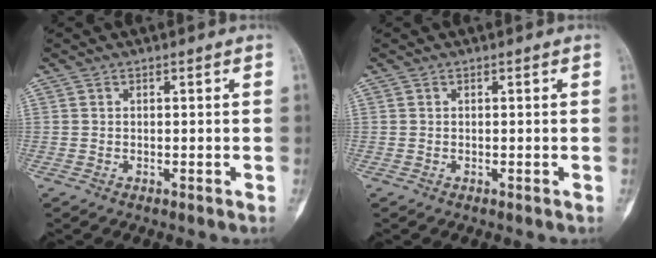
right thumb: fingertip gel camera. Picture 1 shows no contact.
{"total": 0.0}